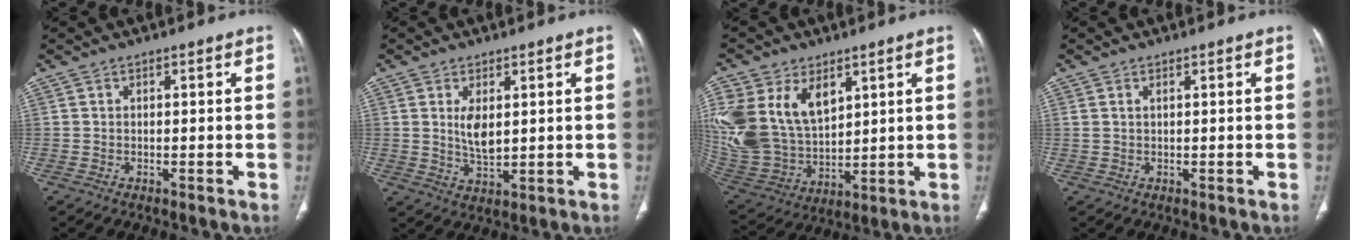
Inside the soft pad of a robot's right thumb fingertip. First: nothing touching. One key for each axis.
{"total": 5.2, "fx": 1.3, "fy": 2.5, "fz": 4.3, "tx": -0.075, "ty": -0.016, "tz": 0.033}
{"total": 22.2, "fx": 8.2, "fy": 14.9, "fz": 14.2, "tx": -0.305, "ty": -0.010, "tz": 0.178}
{"total": 1.0, "fx": 0.5, "fy": 0.4, "fz": 0.8, "tx": -0.023, "ty": 0.009, "tz": 0.015}